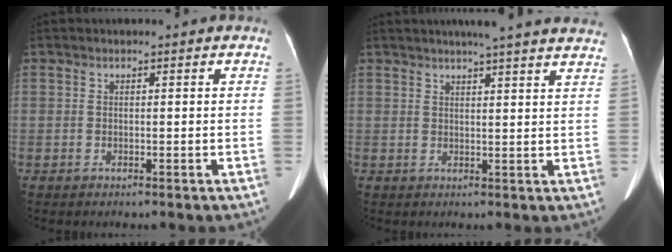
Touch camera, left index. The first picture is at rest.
{"total": 15.5, "force": [13.8, 0.7, 7.1], "torque": [-0.094, 0.010, 0.158]}